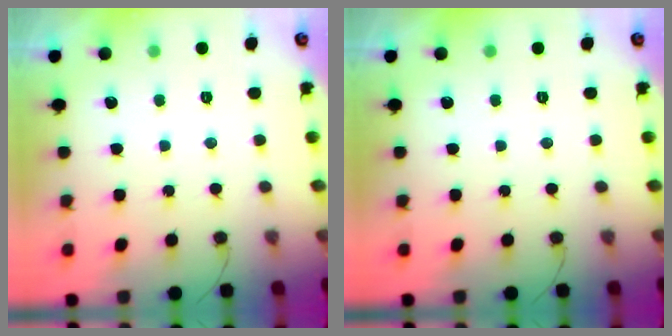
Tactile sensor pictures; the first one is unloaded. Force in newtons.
{"total": 0.0}